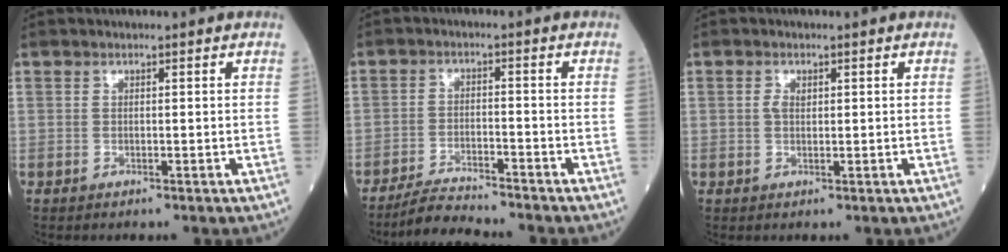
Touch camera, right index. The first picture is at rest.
{"total": 5.7, "force": [-5.4, -0.5, 1.5], "torque": [-0.026, -0.018, -0.098]}
{"total": 1.3, "force": [0.4, 0.7, 1.0], "torque": [-0.023, 0.003, 0.010]}